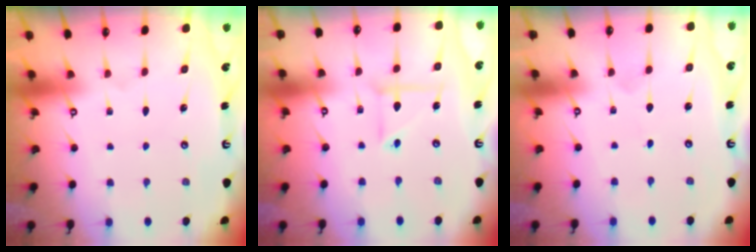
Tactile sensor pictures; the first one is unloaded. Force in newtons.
{"total": 5.1, "press": 5.1, "slide": 0.4}
{"total": 0.0}